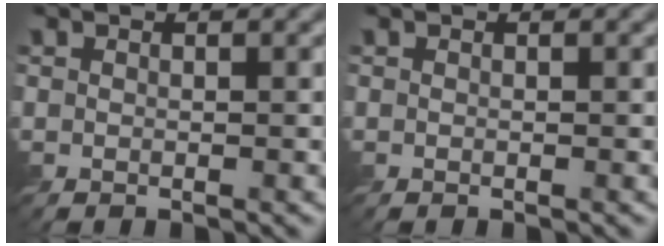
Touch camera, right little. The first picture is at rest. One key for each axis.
{"total": 0.0}